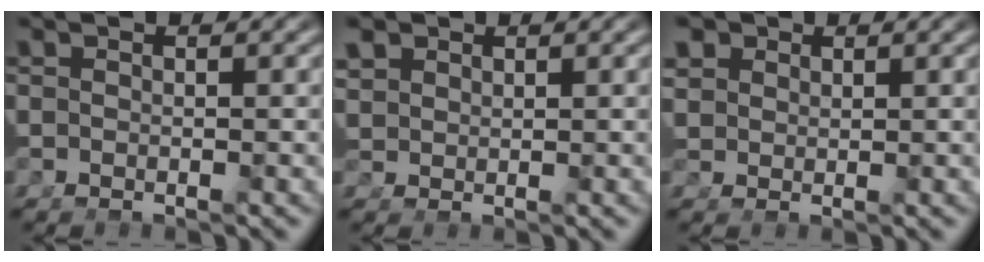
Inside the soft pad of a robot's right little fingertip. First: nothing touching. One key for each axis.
{"total": 1.5, "fx": 1.2, "fy": 0.5, "fz": 0.6, "tx": -0.015, "ty": -0.005, "tz": 0.039}
{"total": 1.9, "fx": 1.4, "fy": 0.9, "fz": 0.9, "tx": -0.020, "ty": -0.004, "tz": 0.037}